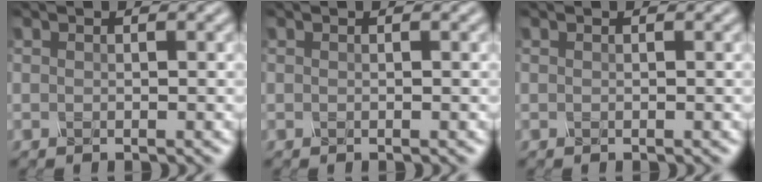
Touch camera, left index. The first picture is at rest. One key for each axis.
{"total": 0.0}
{"total": 0.0}